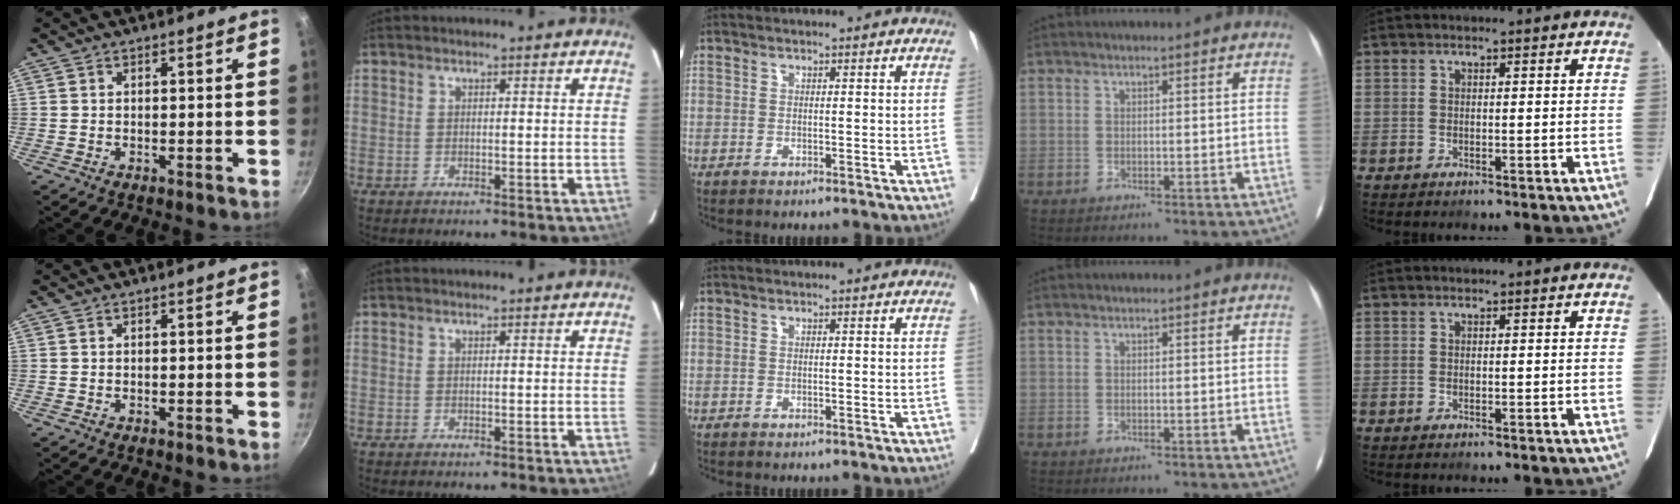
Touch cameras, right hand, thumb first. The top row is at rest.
{}